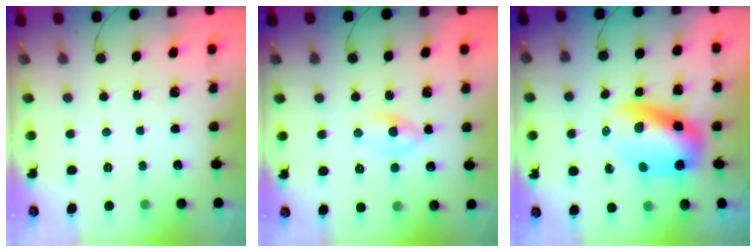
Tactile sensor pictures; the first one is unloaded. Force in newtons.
{"total": 2.6, "press": 2.3, "slide": 1.3}
{"total": 9.0, "press": 8.8, "slide": 1.9}